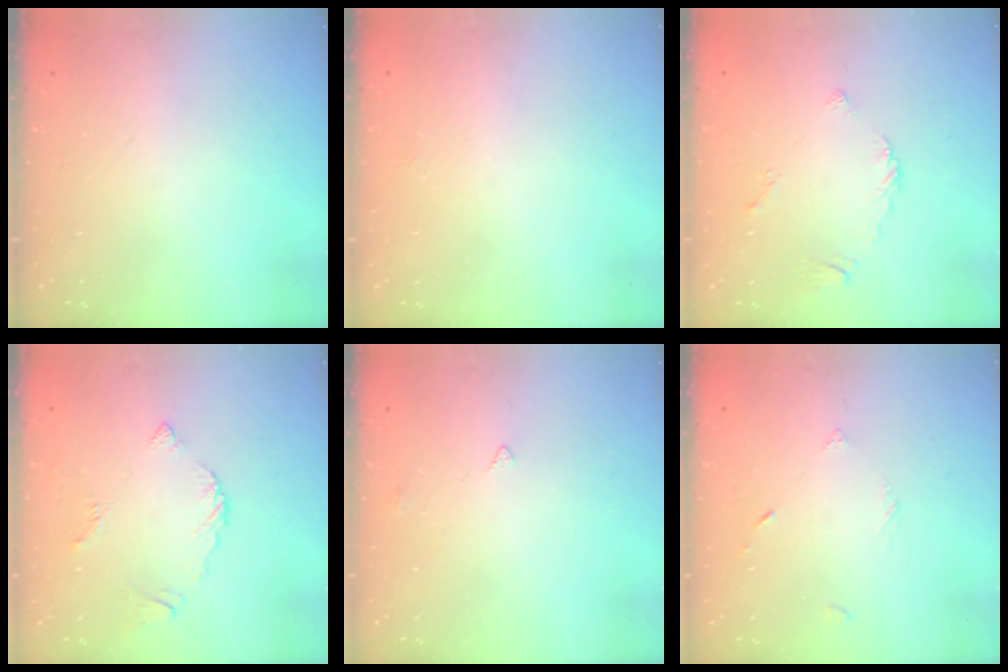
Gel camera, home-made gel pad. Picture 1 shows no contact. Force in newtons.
{"total": 2.3, "press": 2.3, "slide": 0.3}
{"total": 2.3, "press": 2.3, "slide": 0.5}
{"total": 4.1, "press": 4.1, "slide": 0.2}
{"total": 2.5, "press": 2.5, "slide": 0.3}
{"total": 2.0, "press": 2.0, "slide": 0.2}